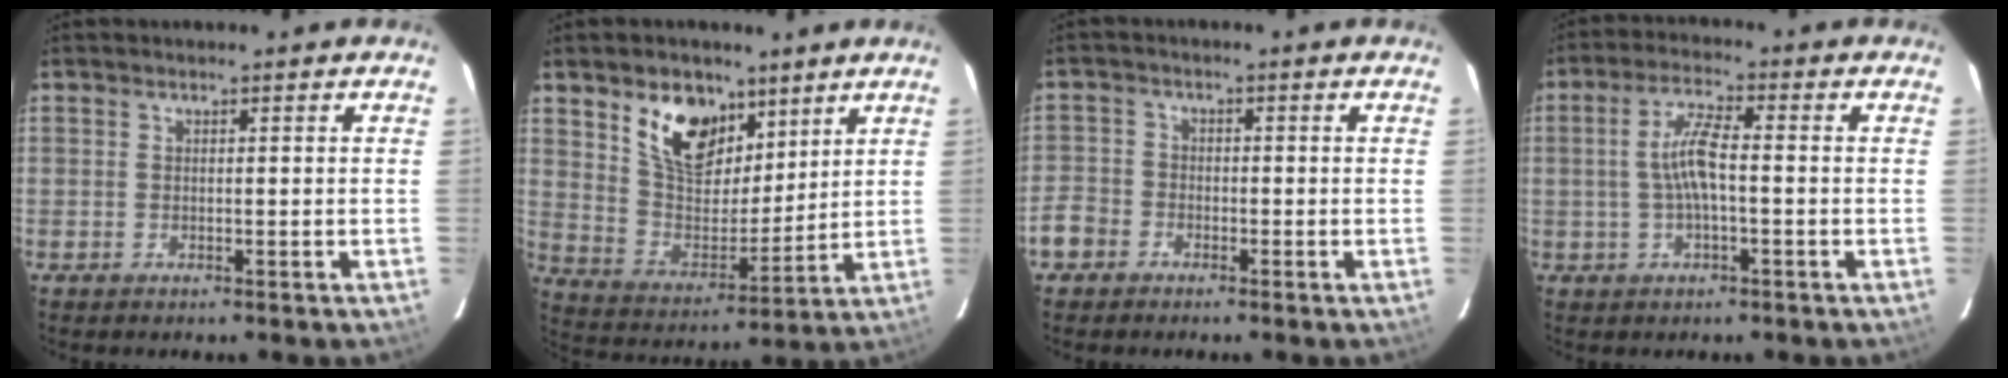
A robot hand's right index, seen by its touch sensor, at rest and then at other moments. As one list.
[{"total": 13.7, "force": [8.0, 7.9, 7.7], "torque": [-0.140, 0.004, 0.154]}, {"total": 5.8, "force": [-3.2, 4.7, 1.3], "torque": [-0.032, 0.022, -0.066]}, {"total": 6.4, "force": [-0.5, 1.5, 6.2], "torque": [-0.121, 0.008, -0.007]}]